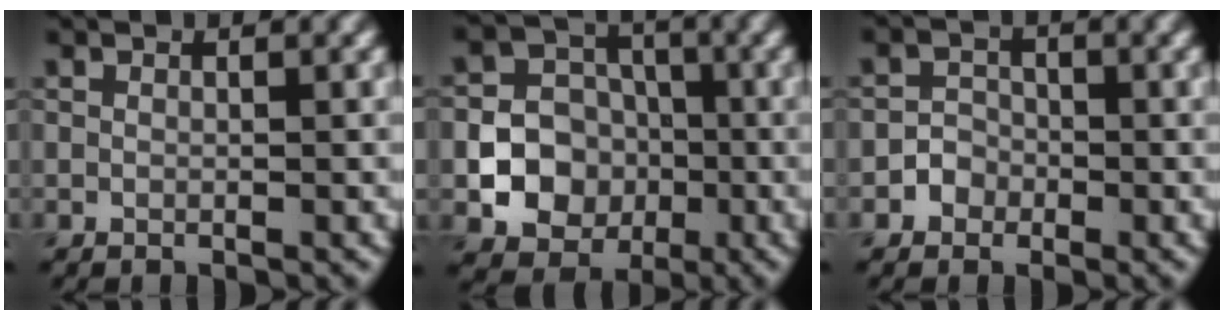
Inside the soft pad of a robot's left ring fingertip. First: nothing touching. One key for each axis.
{"total": 9.7, "fx": -2.2, "fy": 8.9, "fz": 3.3, "tx": -0.048, "ty": -0.011, "tz": -0.054}
{"total": 1.7, "fx": -0.8, "fy": 1.4, "fz": 0.3, "tx": 0.006, "ty": 0.007, "tz": -0.015}